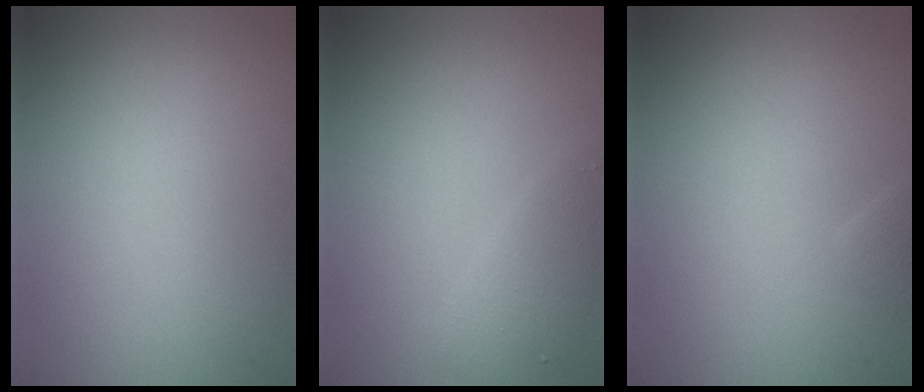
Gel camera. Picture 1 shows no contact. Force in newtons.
{"total": 2.0, "press": 2.0, "slide": 0.1}
{"total": 0.8, "press": 0.8, "slide": 0.1}